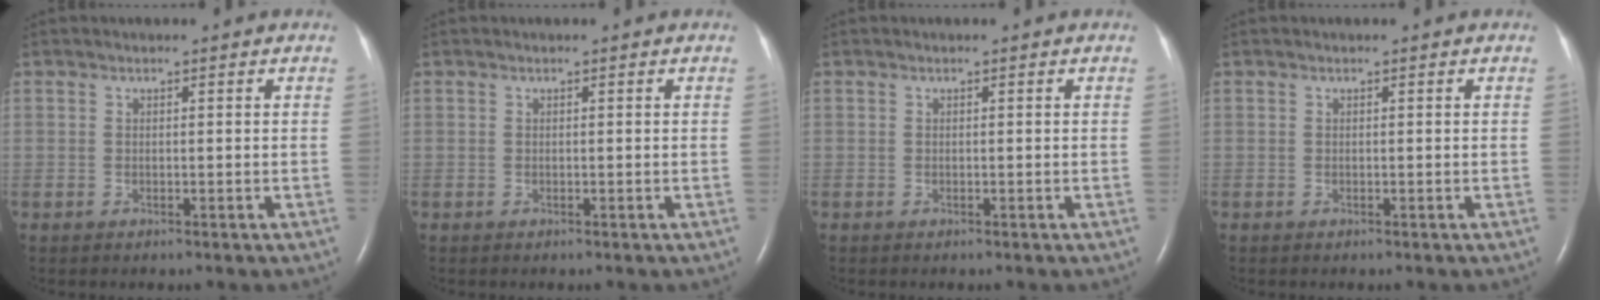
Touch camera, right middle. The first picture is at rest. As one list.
[{"total": 0.0}, {"total": 0.0}, {"total": 0.0}]